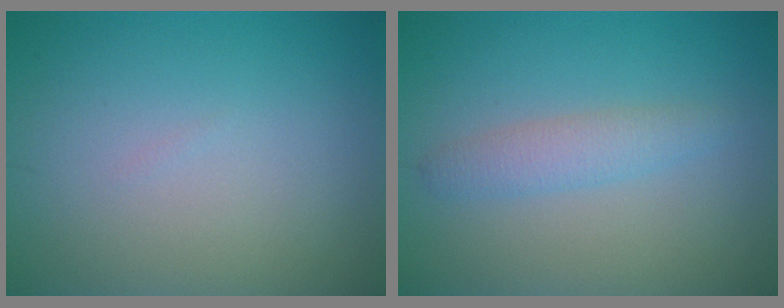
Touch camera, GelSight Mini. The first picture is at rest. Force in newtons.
{"total": 2.1, "press": 2.1, "slide": 0.2}